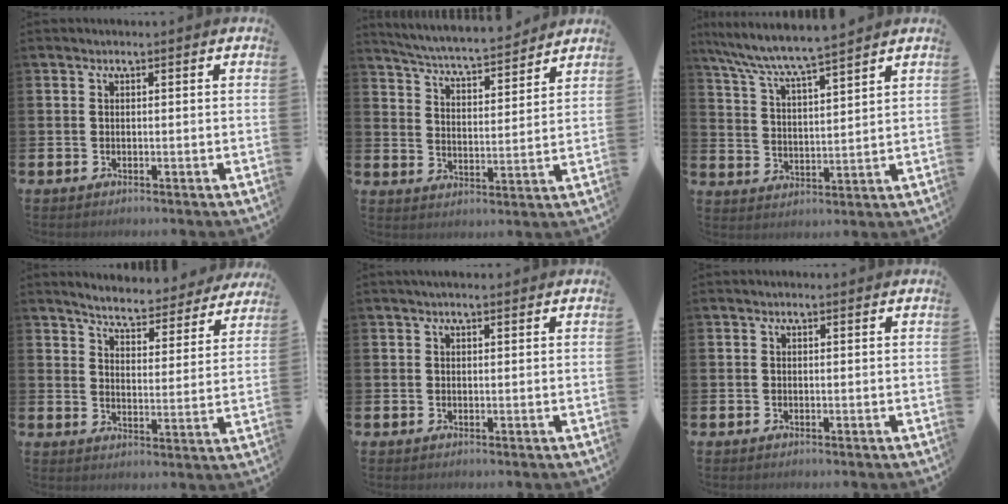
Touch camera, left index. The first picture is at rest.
{"total": 5.9, "force": [5.7, 0.3, 1.4], "torque": [-0.055, -0.045, 0.097]}
{"total": 7.1, "force": [6.7, 0.1, 2.3], "torque": [-0.076, -0.041, 0.117]}
{"total": 5.2, "force": [5.1, 0.4, 1.0], "torque": [-0.040, -0.039, 0.083]}
{"total": 1.4, "force": [1.1, 0.3, 0.7], "torque": [-0.004, 0.000, 0.018]}
{"total": 0.0}